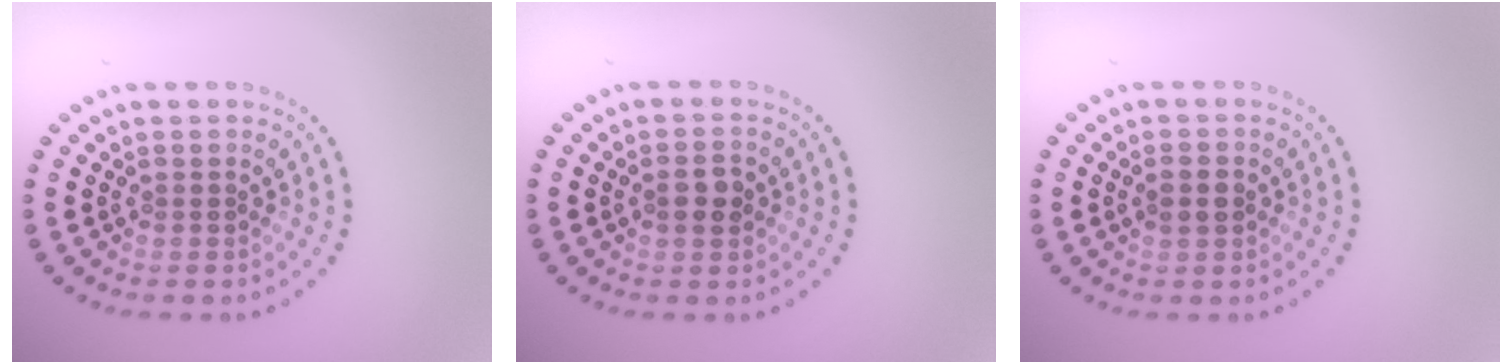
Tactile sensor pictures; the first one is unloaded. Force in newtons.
{"total": 2.0, "press": 2.0, "slide": 0.2}
{"total": 1.5, "press": 1.5, "slide": 0.2}